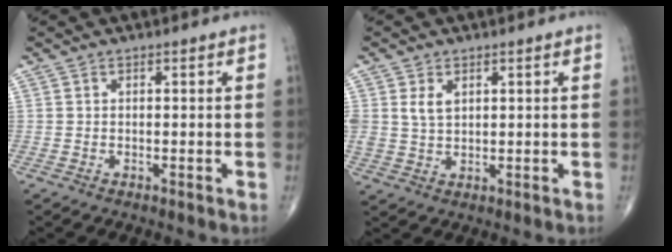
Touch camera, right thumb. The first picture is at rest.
{"total": 3.6, "force": [1.4, 2.4, 2.3], "torque": [-0.040, -0.005, 0.033]}